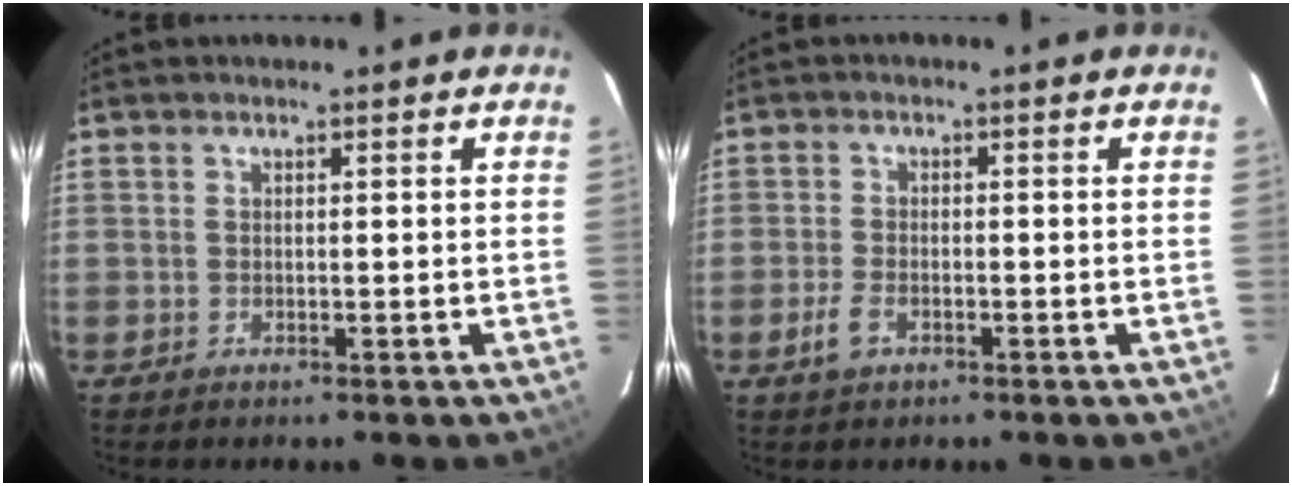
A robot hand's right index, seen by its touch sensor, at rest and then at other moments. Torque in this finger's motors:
{"motor_torque": [0.31, -0.29, 0.19, 0.04]}